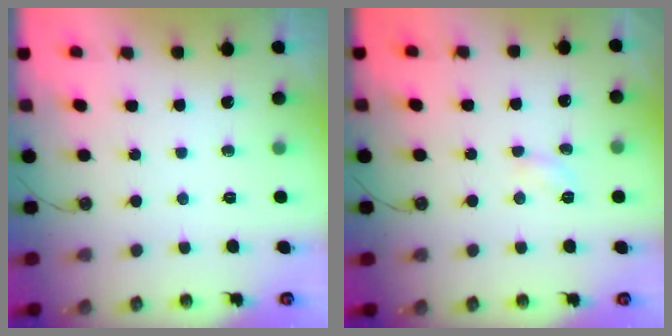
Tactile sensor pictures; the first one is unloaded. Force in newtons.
{"total": 2.7, "press": 2.7, "slide": 0.5}